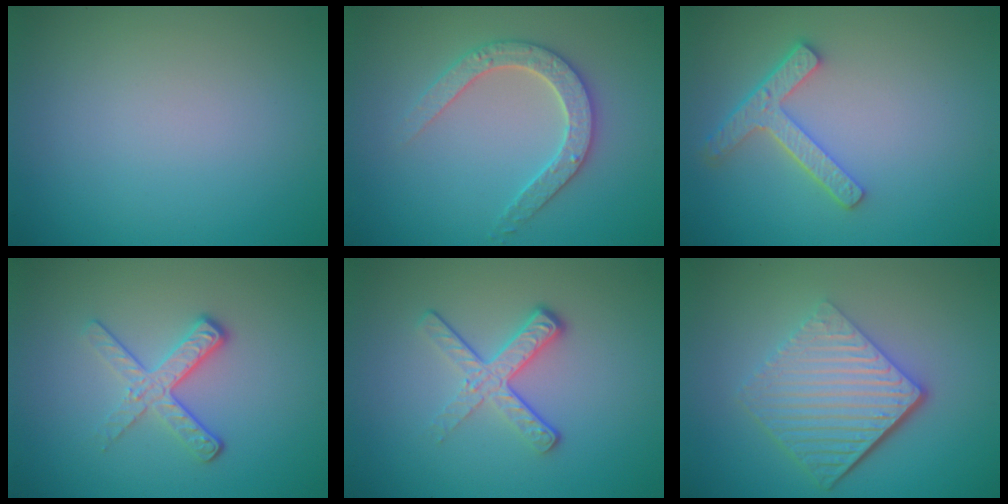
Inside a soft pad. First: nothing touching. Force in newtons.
{"total": 3.0, "press": 2.9, "slide": 0.6}
{"total": 3.7, "press": 2.8, "slide": 2.3}
{"total": 3.5, "press": 2.4, "slide": 2.5}
{"total": 3.8, "press": 2.5, "slide": 2.9}
{"total": 6.5, "press": 4.3, "slide": 4.8}